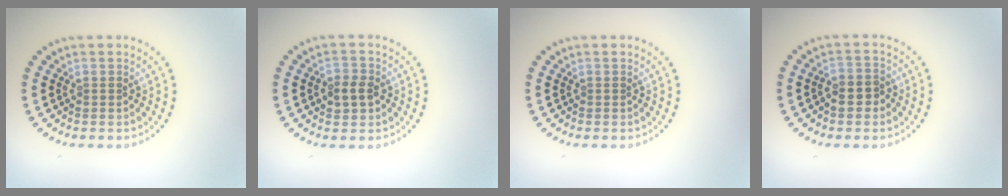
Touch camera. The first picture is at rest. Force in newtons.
{"total": 2.4, "press": 2.4, "slide": 0.4}
{"total": 0.0}
{"total": 2.3, "press": 2.1, "slide": 0.8}